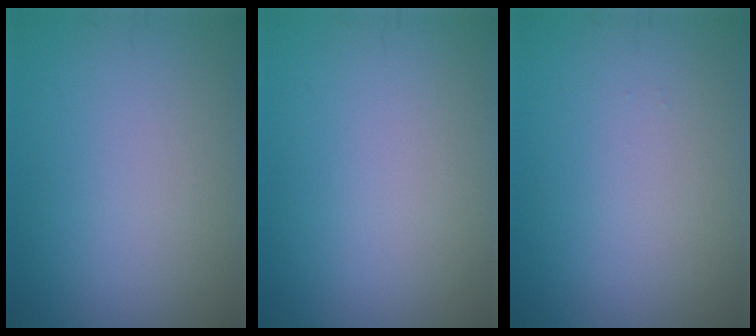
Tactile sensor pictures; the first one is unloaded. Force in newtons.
{"total": 0.0}
{"total": 0.0}